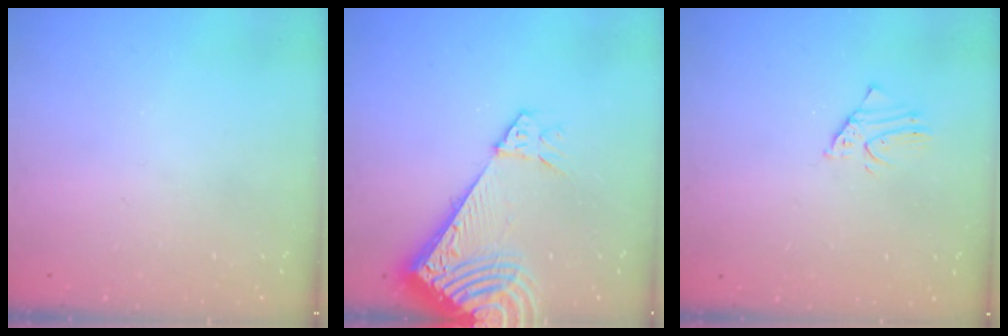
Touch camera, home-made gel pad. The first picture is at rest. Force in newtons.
{"total": 9.3, "press": 9.2, "slide": 1.1}
{"total": 1.5, "press": 1.5, "slide": 0.1}